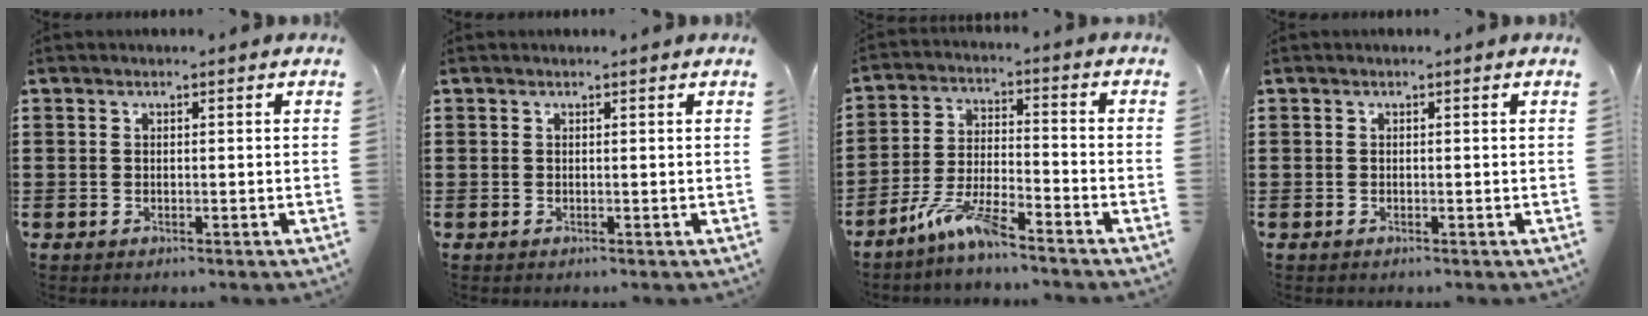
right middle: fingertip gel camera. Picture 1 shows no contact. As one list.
[{"total": 0.0}, {"total": 7.5, "force": [-6.1, 0.8, 4.3], "torque": [-0.101, -0.009, -0.119]}, {"total": 0.0}]